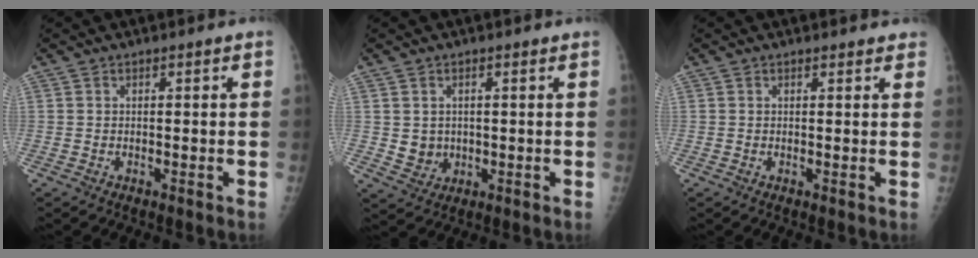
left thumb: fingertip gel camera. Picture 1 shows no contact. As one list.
[{"total": 4.0, "force": [0.4, 3.6, 1.6], "torque": [-0.012, -0.005, 0.019]}, {"total": 1.7, "force": [1.5, 0.6, 0.3], "torque": [0.005, -0.004, 0.010]}]